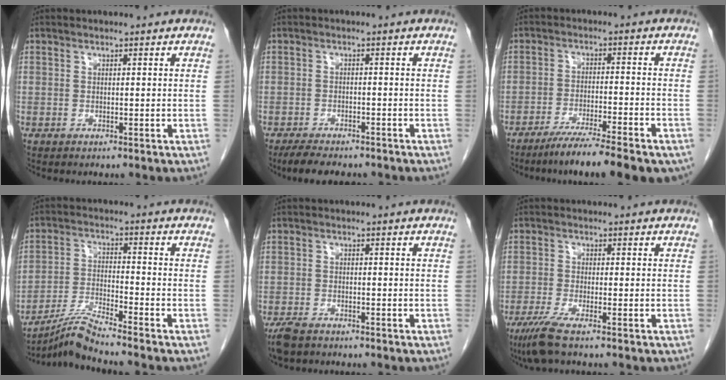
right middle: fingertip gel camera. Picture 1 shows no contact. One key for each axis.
{"total": 6.9, "fx": -5.7, "fy": 2.1, "fz": 3.1, "tx": -0.047, "ty": -0.009, "tz": -0.085}
{"total": 12.5, "fx": -9.7, "fy": 0.9, "fz": 7.9, "tx": -0.113, "ty": -0.025, "tz": -0.149}
{"total": 6.6, "fx": -5.9, "fy": -1.8, "fz": 2.3, "tx": -0.049, "ty": -0.023, "tz": -0.115}
{"total": 4.1, "fx": -3.3, "fy": 1.4, "fz": 1.9, "tx": -0.040, "ty": -0.008, "tz": -0.055}
{"total": 4.9, "fx": -3.4, "fy": 0.0, "fz": 3.5, "tx": -0.070, "ty": -0.016, "tz": -0.067}